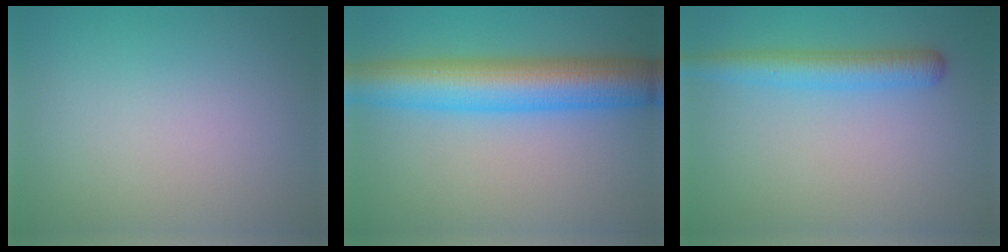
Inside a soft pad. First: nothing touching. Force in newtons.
{"total": 8.5, "press": 8.5, "slide": 0.1}
{"total": 3.4, "press": 3.4, "slide": 0.2}